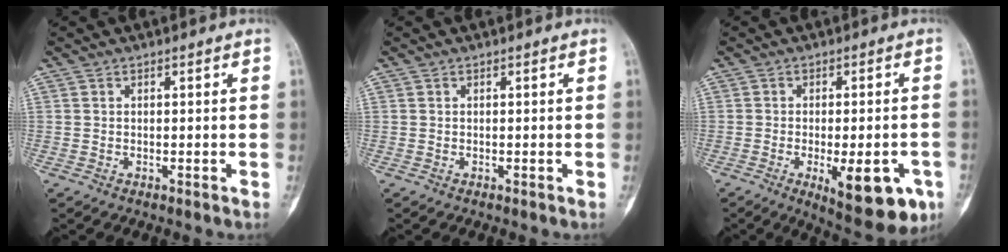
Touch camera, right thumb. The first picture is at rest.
{"total": 0.0}
{"total": 13.8, "force": [-5.3, 5.0, 11.7], "torque": [-0.128, 0.004, -0.057]}